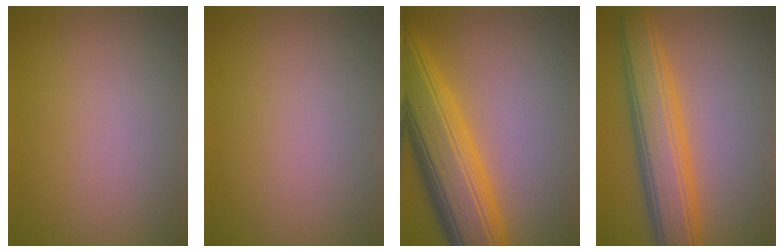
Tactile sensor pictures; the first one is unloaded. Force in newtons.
{"total": 0.0}
{"total": 10.6, "press": 10.6, "slide": 0.2}
{"total": 7.5, "press": 7.5, "slide": 0.2}